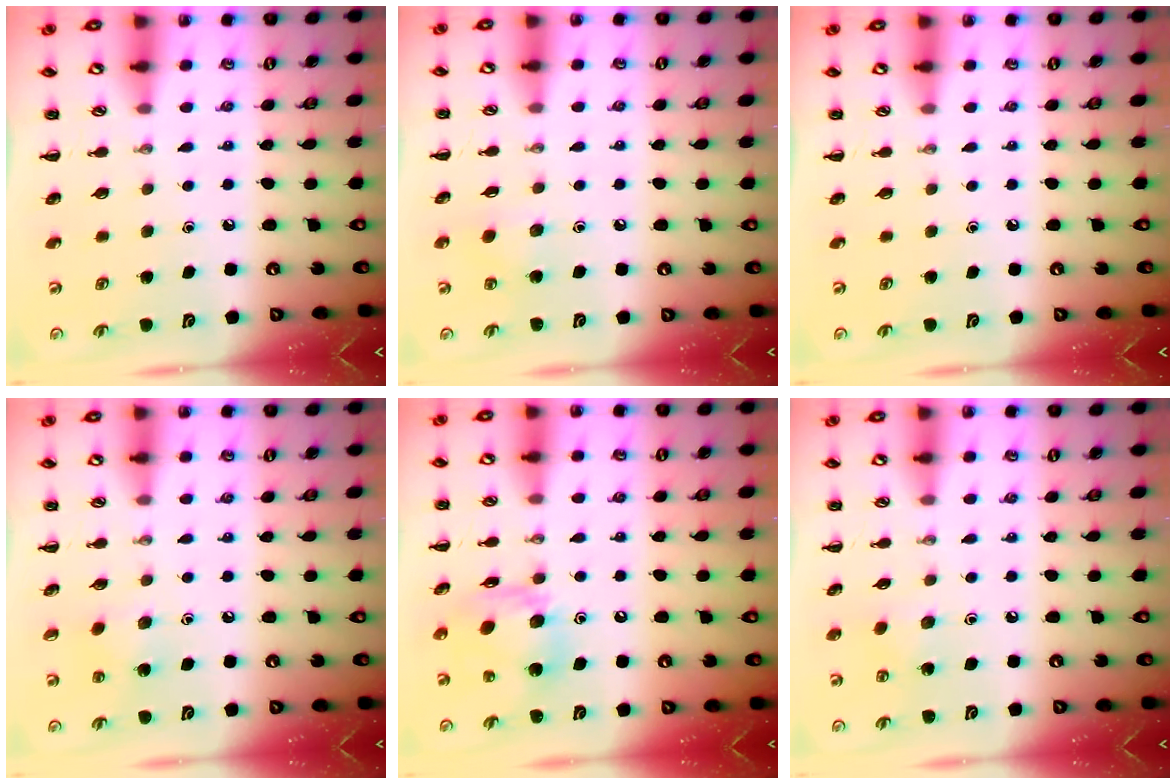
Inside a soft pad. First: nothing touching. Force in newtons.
{"total": 4.7, "press": 4.5, "slide": 1.1}
{"total": 0.0}
{"total": 7.4, "press": 7.1, "slide": 1.9}
{"total": 13.4, "press": 13.3, "slide": 1.8}
{"total": 5.8, "press": 5.7, "slide": 1.3}